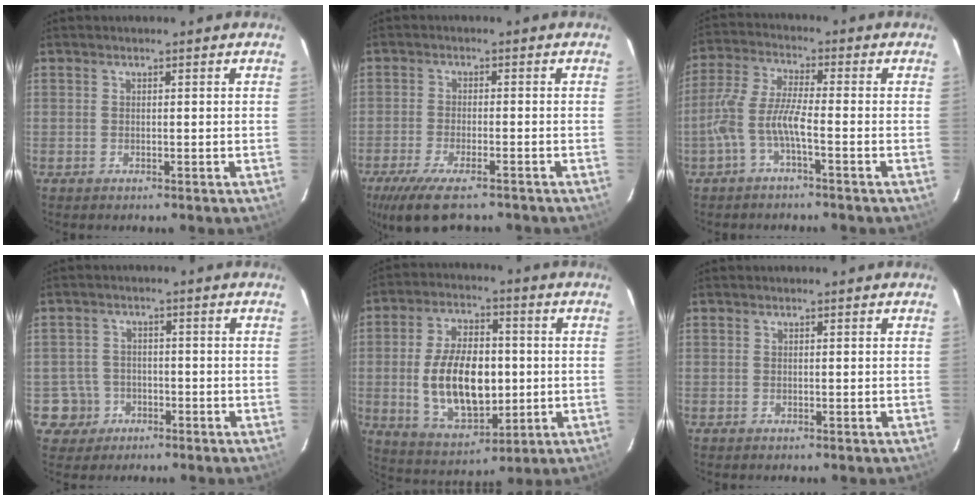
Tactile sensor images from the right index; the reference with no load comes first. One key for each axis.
{"total": 10.8, "fx": -8.0, "fy": 3.0, "fz": 6.6, "tx": -0.154, "ty": -0.034, "tz": -0.141}
{"total": 7.2, "fx": -2.9, "fy": 1.0, "fz": 6.5, "tx": -0.152, "ty": 0.008, "tz": -0.056}
{"total": 5.2, "fx": -2.3, "fy": 4.7, "fz": 0.0, "tx": -0.010, "ty": 0.021, "tz": -0.039}
{"total": 16.2, "fx": -0.8, "fy": 8.8, "fz": 13.5, "tx": -0.261, "ty": 0.004, "tz": 0.005}
{"total": 0.0}